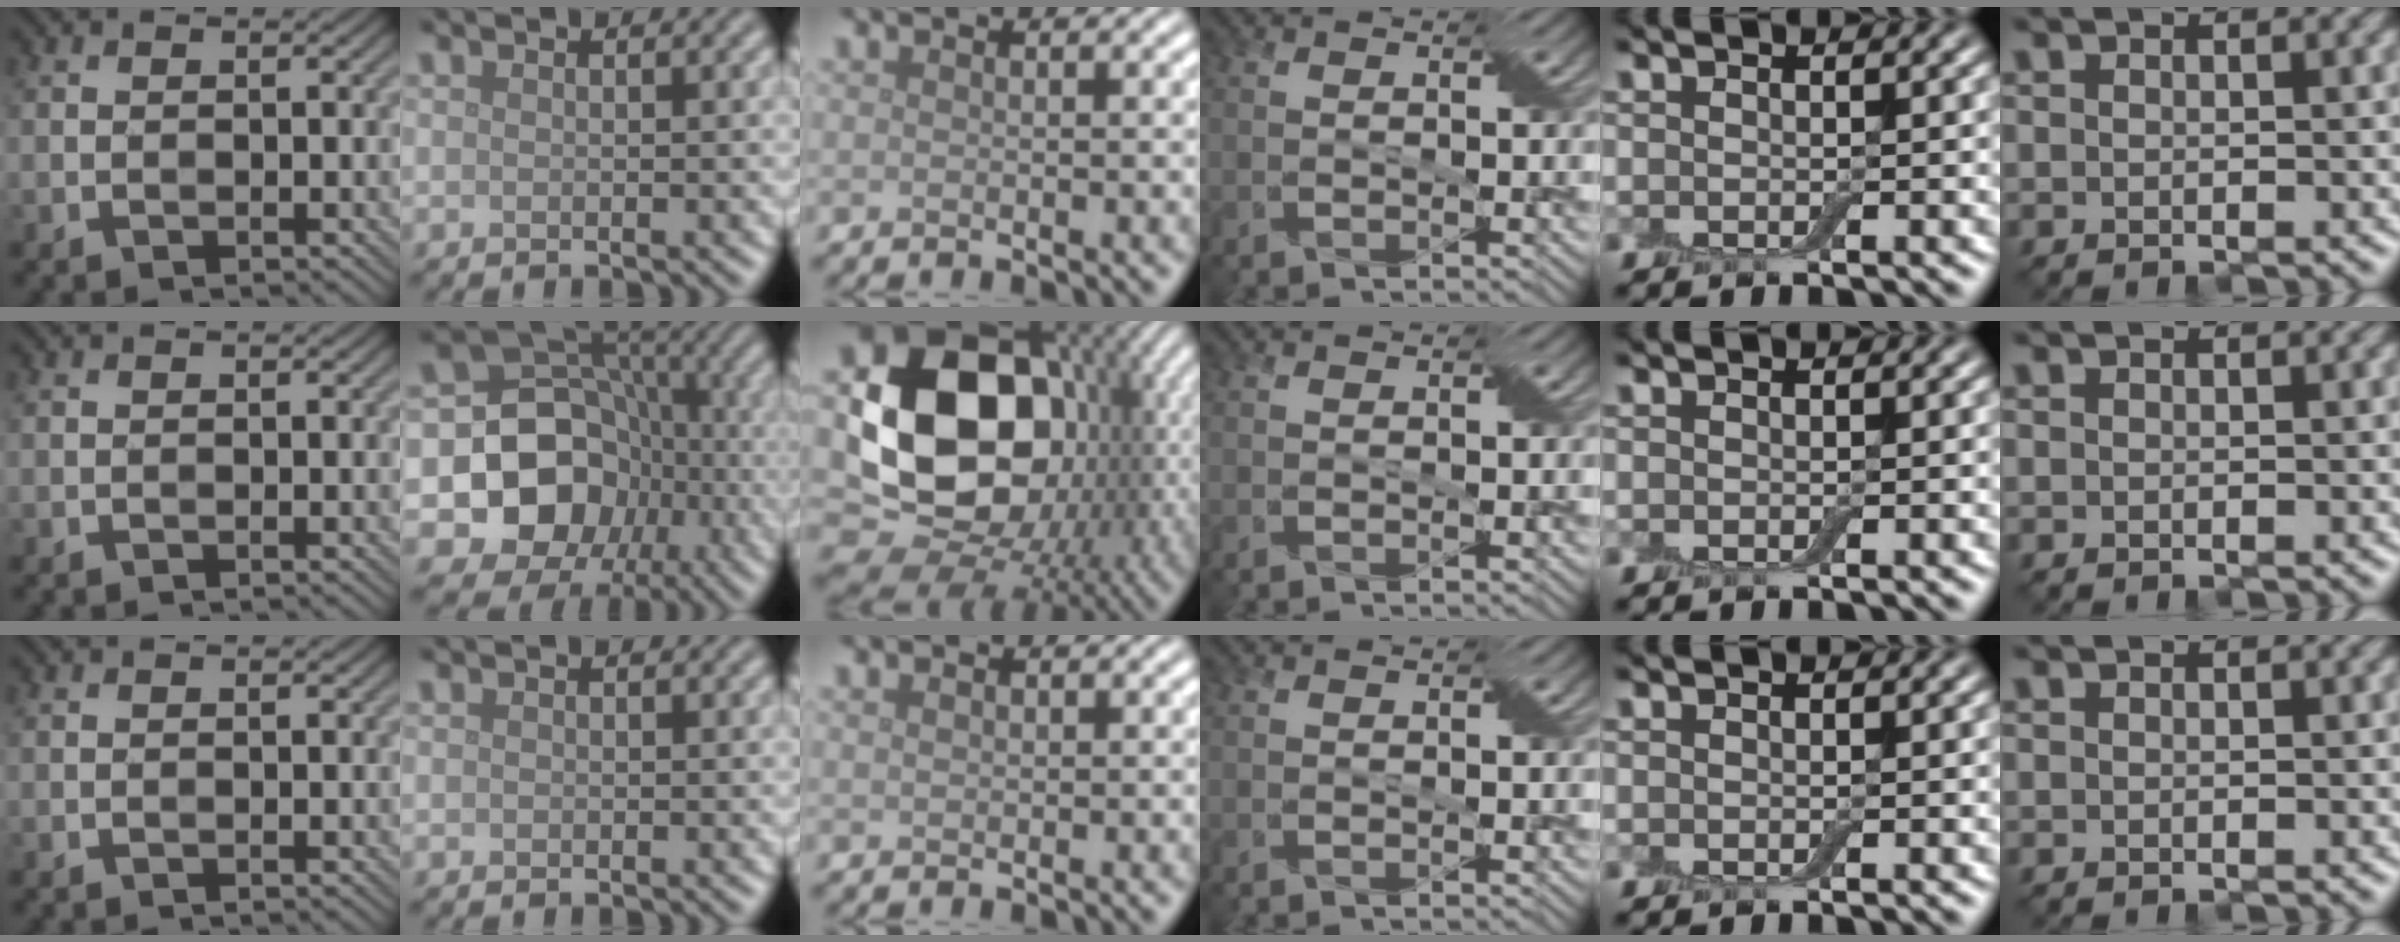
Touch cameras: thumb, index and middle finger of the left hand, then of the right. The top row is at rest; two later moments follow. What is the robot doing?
{"motion": "press", "object": "electronic device side button"}